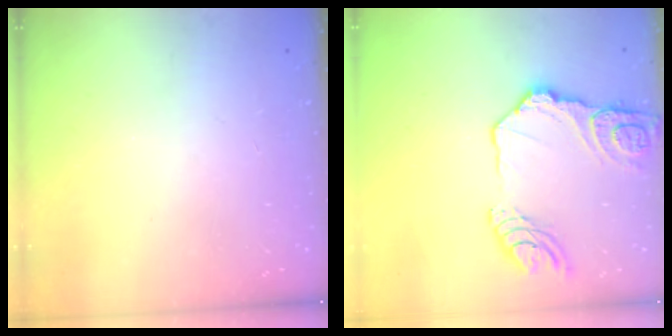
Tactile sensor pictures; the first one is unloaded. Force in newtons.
{"total": 15.9, "press": 15.8, "slide": 1.8}